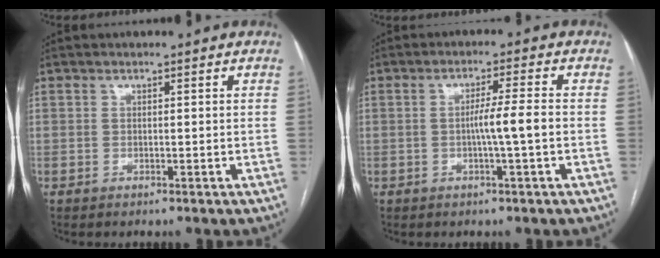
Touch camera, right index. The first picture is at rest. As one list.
[{"total": 4.4, "force": [-0.8, -0.6, 4.3], "torque": [-0.072, 0.002, -0.014]}]